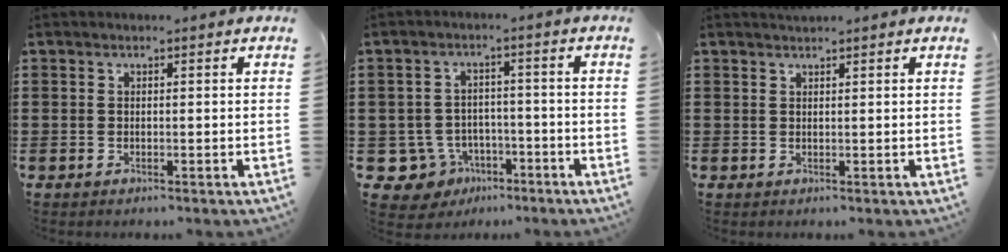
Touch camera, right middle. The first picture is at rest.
{"total": 5.3, "force": [-3.1, 4.1, 1.4], "torque": [-0.055, 0.006, -0.061]}
{"total": 1.0, "force": [1.0, 0.0, 0.1], "torque": [-0.003, -0.003, 0.019]}